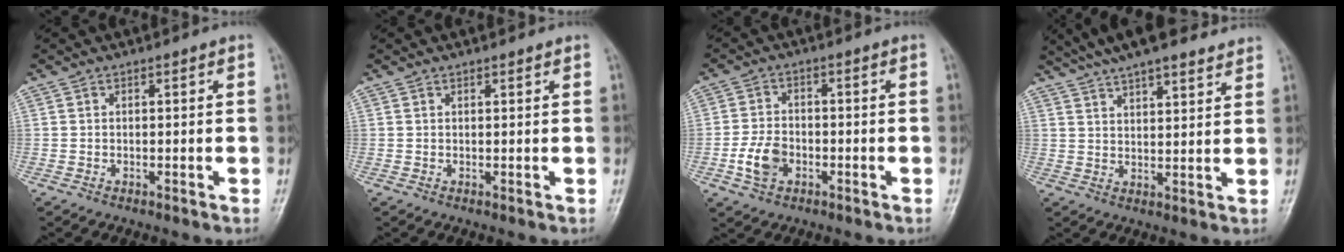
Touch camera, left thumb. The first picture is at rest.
{"total": 0.9, "force": [0.8, 0.2, 0.5], "torque": [-0.005, -0.002, 0.012]}
{"total": 5.8, "force": [-2.0, 4.0, 3.6], "torque": [-0.065, 0.009, -0.040]}
{"total": 15.6, "force": [12.8, 3.9, 8.1], "torque": [-0.116, -0.014, 0.193]}